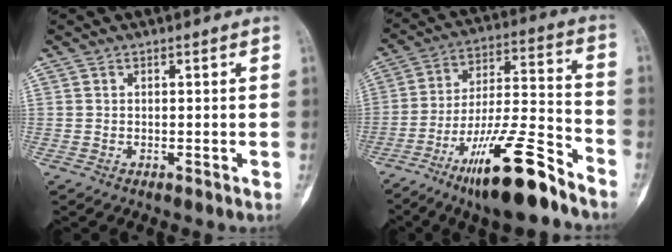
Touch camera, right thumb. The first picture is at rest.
{"total": 19.3, "force": [-12.8, 4.1, 13.8], "torque": [-0.249, 0.080, -0.220]}